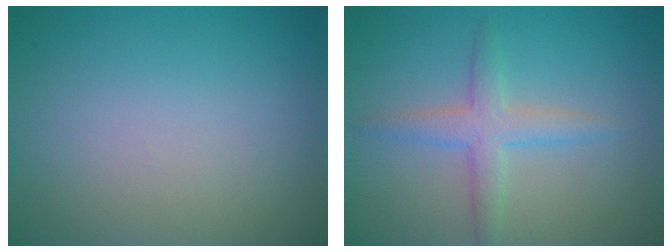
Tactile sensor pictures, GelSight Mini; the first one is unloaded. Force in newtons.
{"total": 3.0, "press": 3.0, "slide": 0.1}